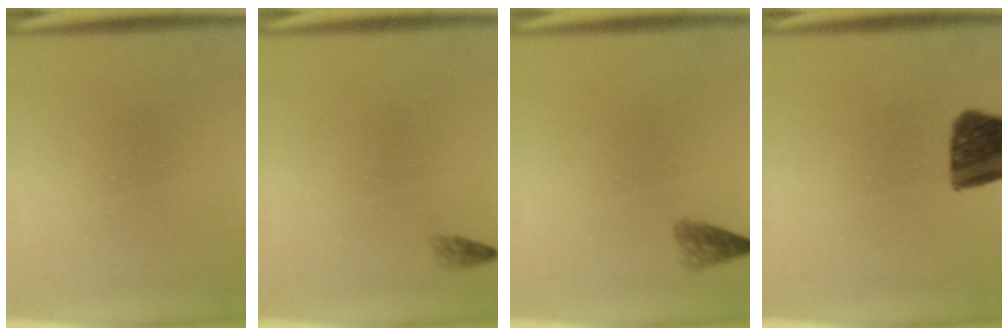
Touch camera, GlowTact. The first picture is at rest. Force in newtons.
{"total": 0.8}
{"total": 1.7}
{"total": 11.2}